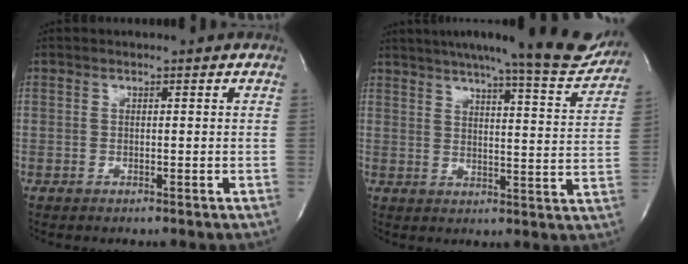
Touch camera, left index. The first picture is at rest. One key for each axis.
{"total": 18.5, "fx": 16.7, "fy": 1.5, "fz": 7.7, "tx": -0.105, "ty": -0.033, "tz": 0.203}